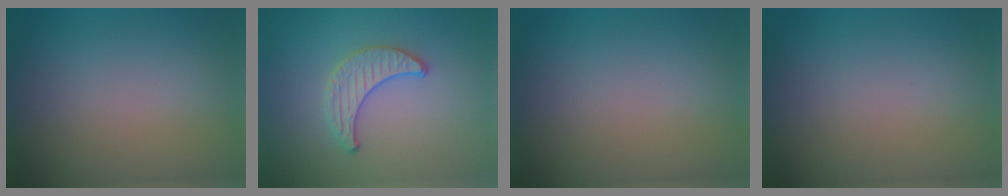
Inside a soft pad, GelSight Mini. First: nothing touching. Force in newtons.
{"total": 2.0, "press": 2.0, "slide": 0.1}
{"total": 0.0}
{"total": 0.0}